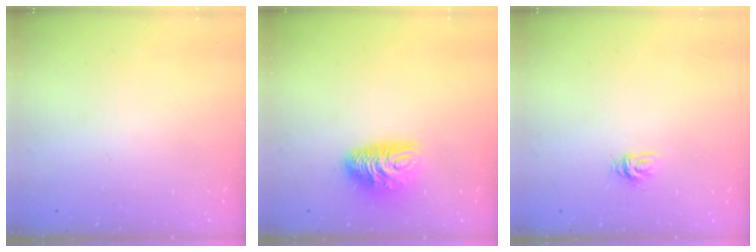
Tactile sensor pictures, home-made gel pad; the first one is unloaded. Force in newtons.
{"total": 9.7, "press": 9.7, "slide": 0.4}
{"total": 4.7, "press": 4.7, "slide": 0.4}